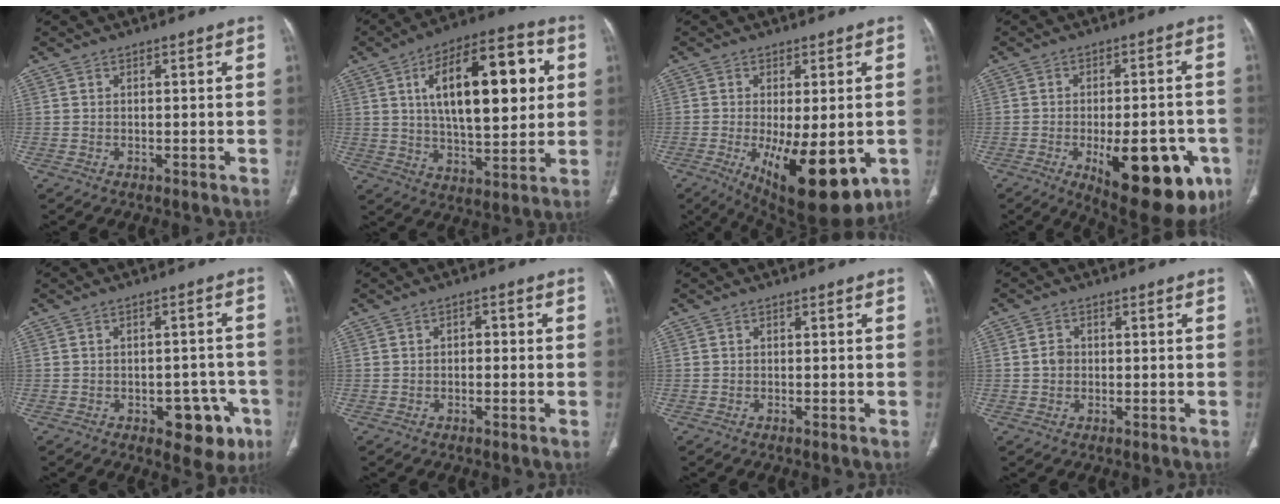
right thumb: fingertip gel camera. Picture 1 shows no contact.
{"total": 22.5, "force": [5.2, 9.8, 19.6], "torque": [-0.275, 0.002, 0.077]}
{"total": 16.6, "force": [-5.2, 6.5, 14.3], "torque": [-0.197, -0.022, -0.057]}
{"total": 20.9, "force": [-7.9, 8.7, 17.3], "torque": [-0.173, 0.010, -0.090]}
{"total": 9.4, "force": [-4.2, 5.3, 6.5], "torque": [-0.041, 0.025, -0.044]}
{"total": 1.8, "force": [-0.1, 1.2, 1.3], "torque": [-0.009, 0.007, -0.007]}
{"total": 0.0}
{"total": 2.2, "force": [-0.1, 1.8, 1.2], "torque": [-0.016, 0.007, -0.003]}